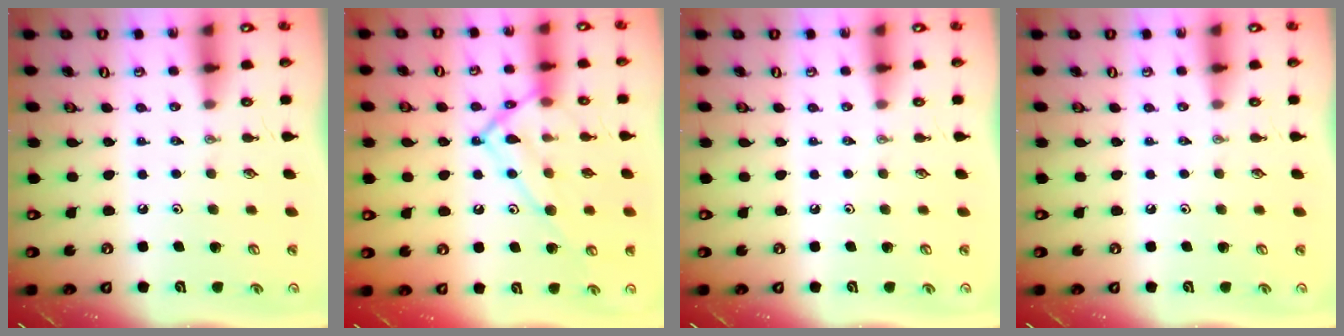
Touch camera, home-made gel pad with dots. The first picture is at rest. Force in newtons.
{"total": 15.1, "press": 15.0, "slide": 1.4}
{"total": 0.0}
{"total": 0.0}